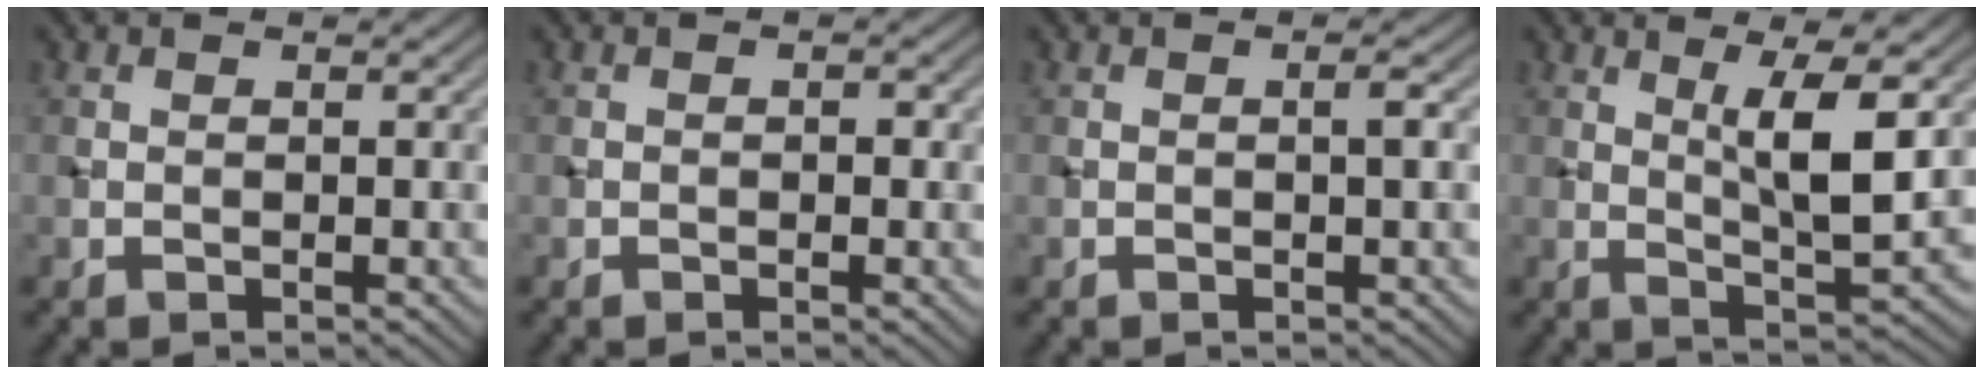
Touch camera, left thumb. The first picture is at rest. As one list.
[{"total": 0.9, "force": [-0.2, 0.5, 0.7], "torque": [-0.008, -0.002, -0.005]}, {"total": 1.0, "force": [-0.1, -0.1, 1.0], "torque": [-0.019, 0.002, -0.003]}, {"total": 6.7, "force": [2.0, 1.3, 6.3], "torque": [-0.114, -0.006, 0.039]}]